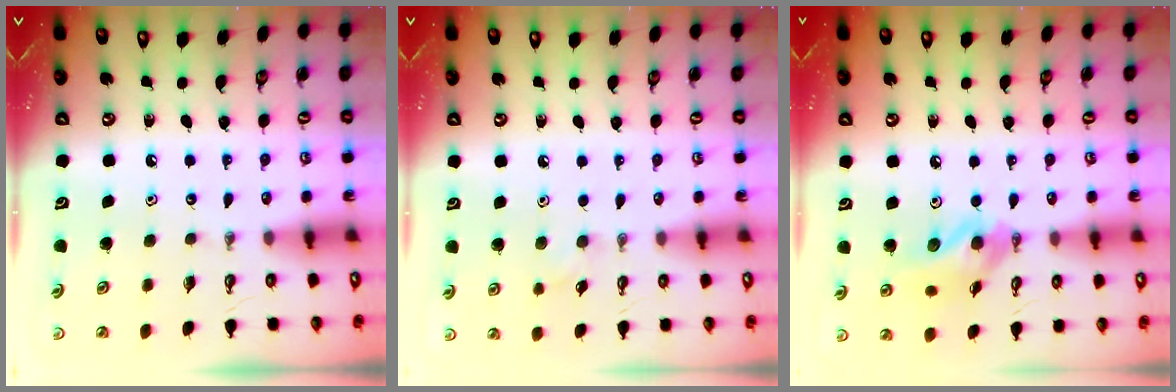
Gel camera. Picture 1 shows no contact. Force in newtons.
{"total": 5.8, "press": 5.3, "slide": 2.3}
{"total": 11.9, "press": 11.9, "slide": 1.4}